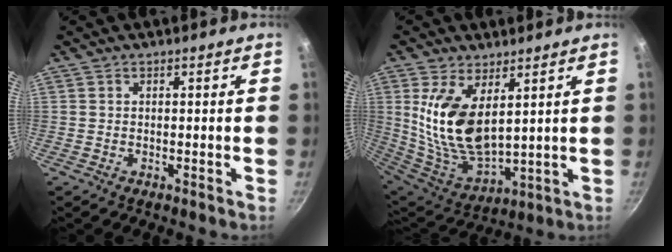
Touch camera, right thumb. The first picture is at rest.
{"total": 15.0, "force": [4.5, 7.5, 12.2], "torque": [-0.235, -0.046, 0.102]}